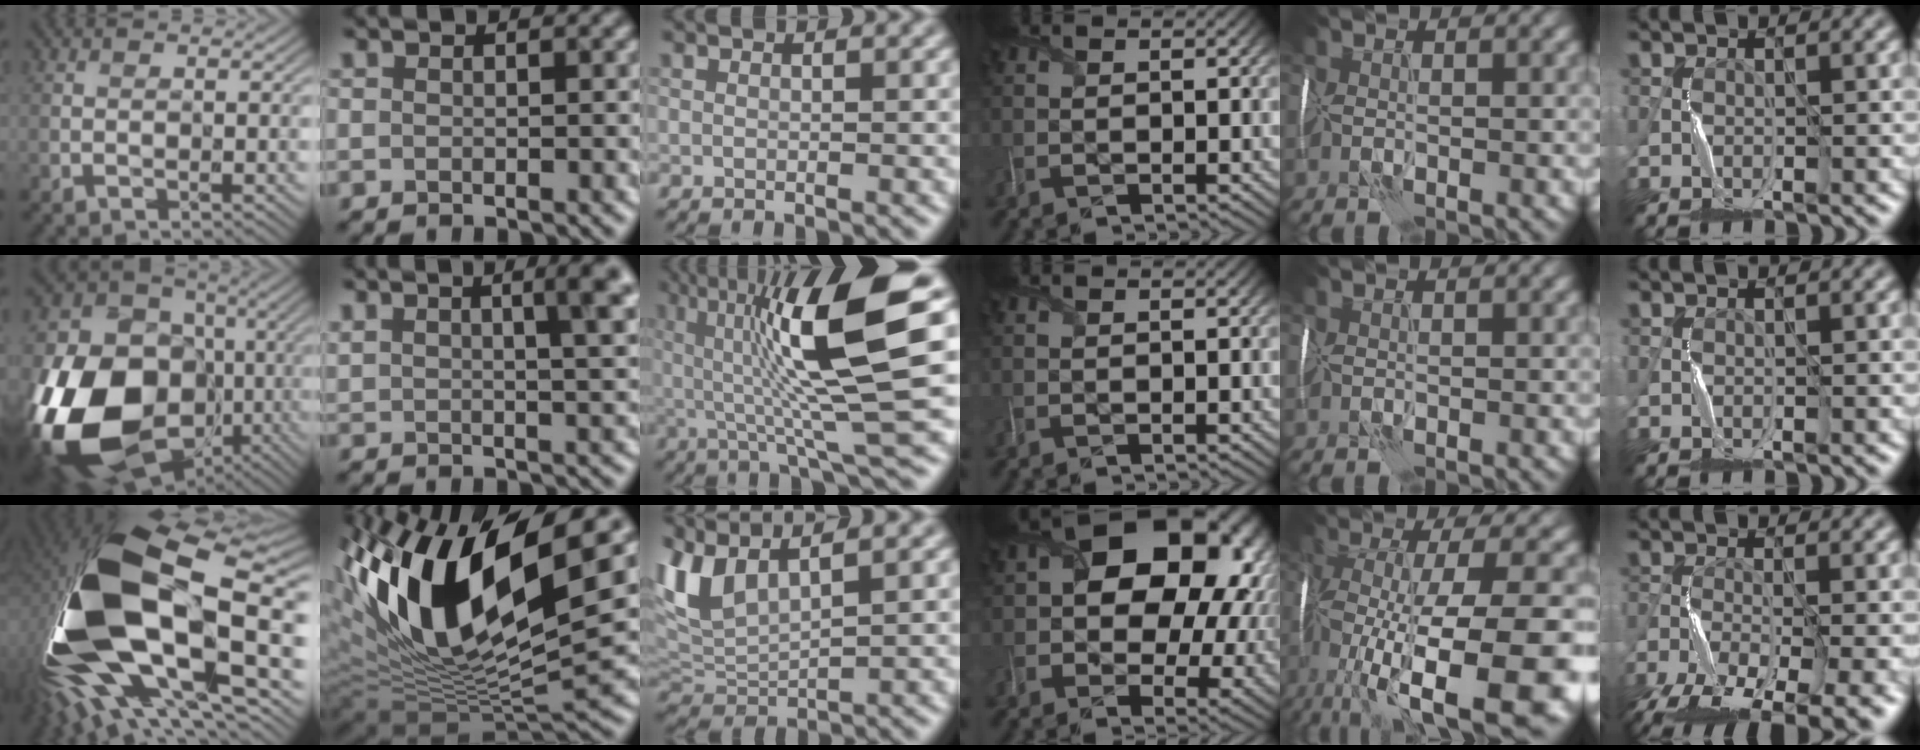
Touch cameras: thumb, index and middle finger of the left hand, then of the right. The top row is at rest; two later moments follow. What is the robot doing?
{"motion": "wrap", "object": "ribbon"}